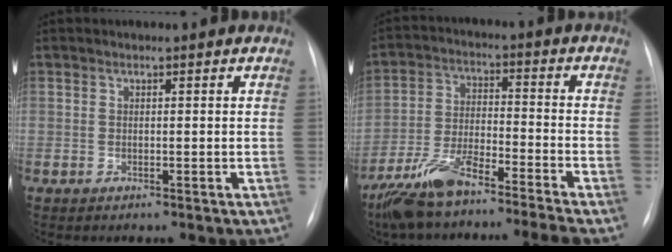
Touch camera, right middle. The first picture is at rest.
{"total": 12.1, "force": [-10.0, -0.2, 6.8], "torque": [-0.130, -0.012, -0.181]}